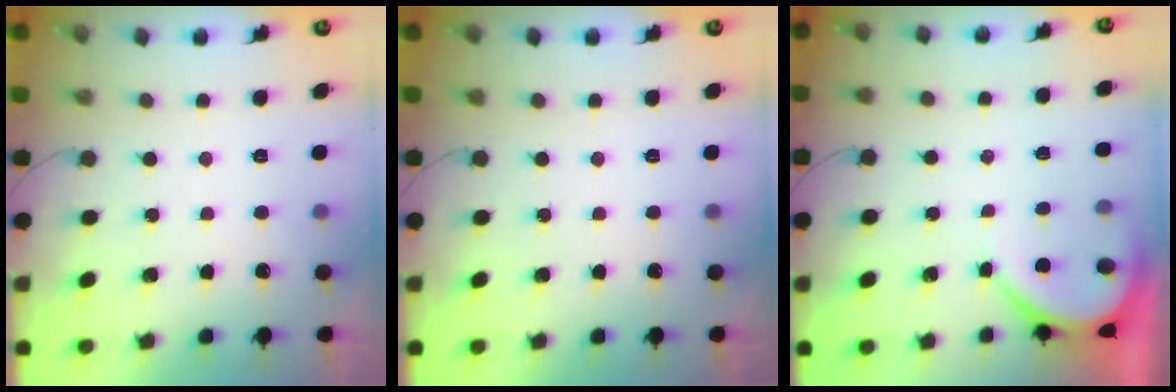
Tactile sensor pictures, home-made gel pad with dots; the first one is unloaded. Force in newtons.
{"total": 0.0}
{"total": 3.9, "press": 3.9, "slide": 0.6}